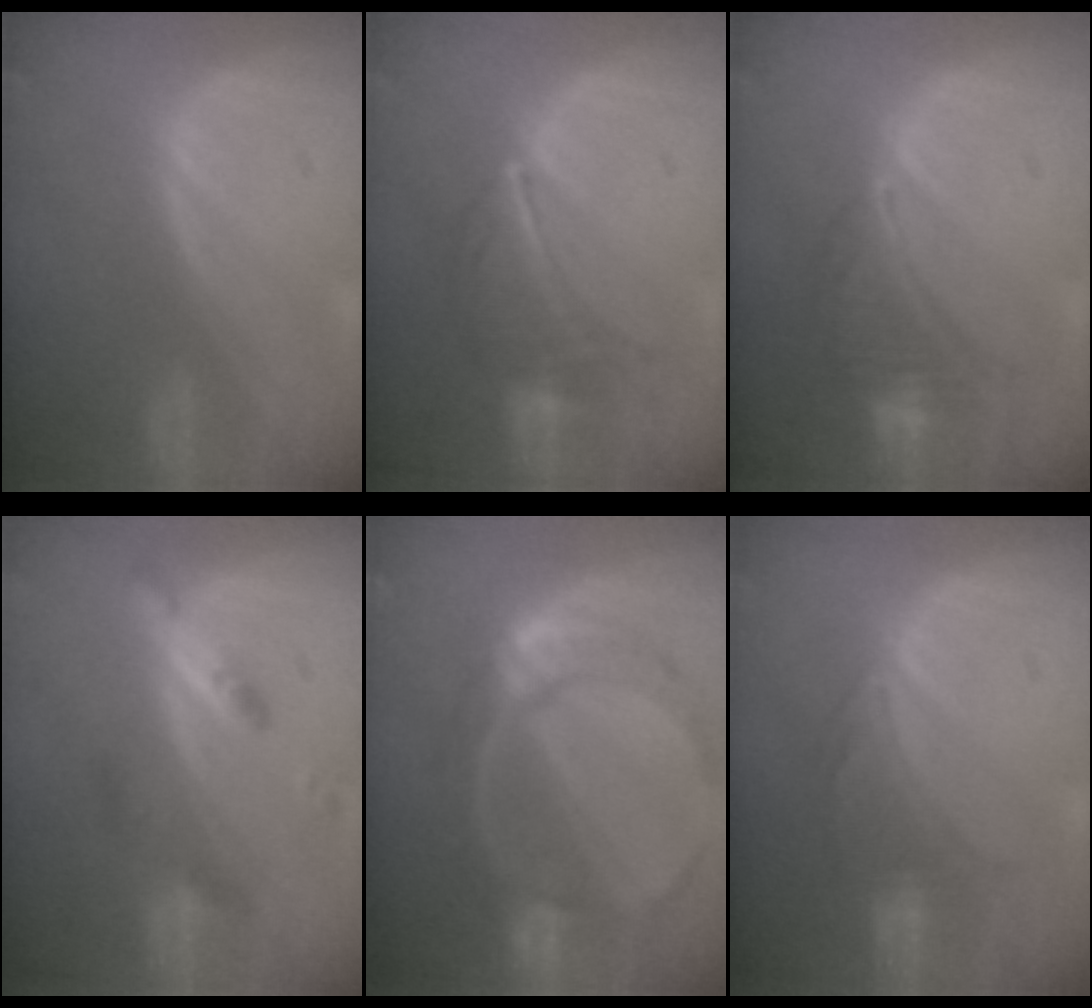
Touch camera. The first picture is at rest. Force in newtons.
{"total": 6.8, "press": 6.7, "slide": 1.4}
{"total": 8.1, "press": 7.0, "slide": 4.0}
{"total": 5.6, "press": 4.9, "slide": 2.7}
{"total": 10.8, "press": 9.2, "slide": 5.7}
{"total": 5.5, "press": 5.5, "slide": 0.4}